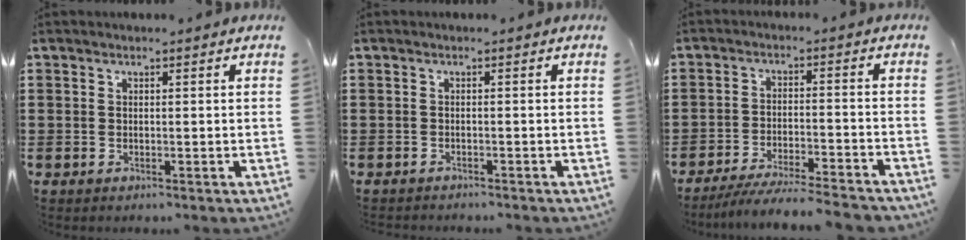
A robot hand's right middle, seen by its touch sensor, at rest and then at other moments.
{"total": 0.8, "force": [-0.8, -0.1, 0.0], "torque": [-0.003, -0.001, -0.016]}
{"total": 6.0, "force": [-5.7, 0.0, 1.9], "torque": [-0.042, -0.012, -0.111]}